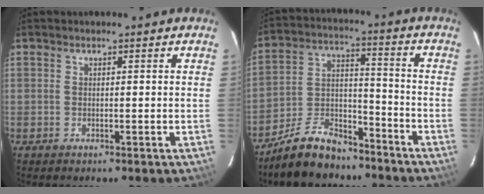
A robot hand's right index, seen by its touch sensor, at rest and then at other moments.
{"total": 12.3, "force": [-9.7, 5.7, 5.0], "torque": [-0.111, 0.034, -0.162]}